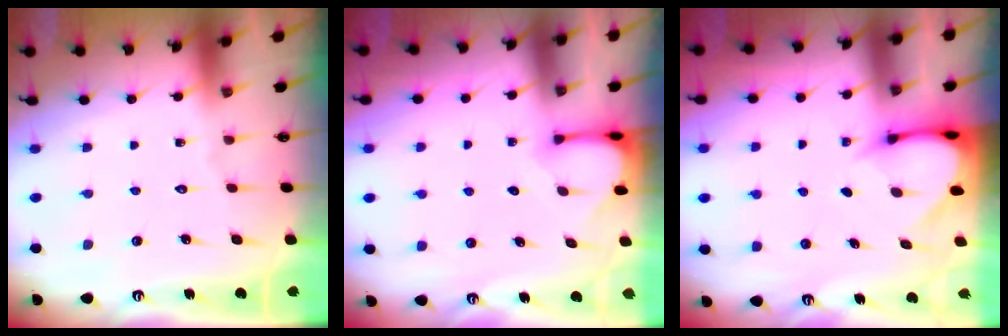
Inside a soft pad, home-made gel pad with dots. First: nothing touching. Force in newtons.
{"total": 3.2, "press": 3.2, "slide": 0.2}
{"total": 3.3, "press": 3.3, "slide": 0.2}